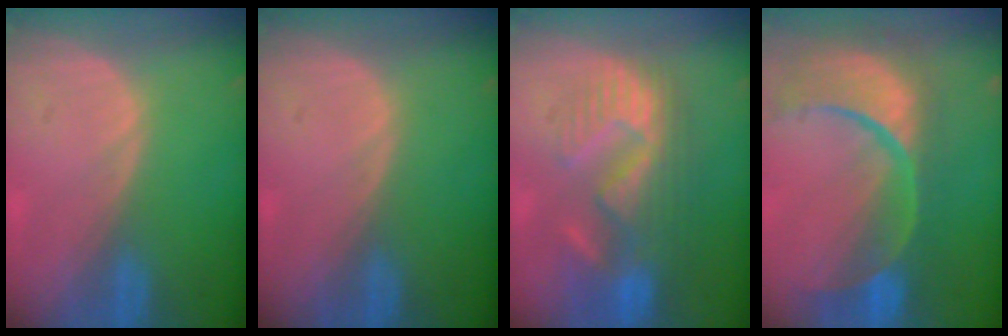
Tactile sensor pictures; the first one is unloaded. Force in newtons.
{"total": 0.0}
{"total": 10.8, "press": 9.8, "slide": 4.5}
{"total": 13.8, "press": 10.9, "slide": 8.4}